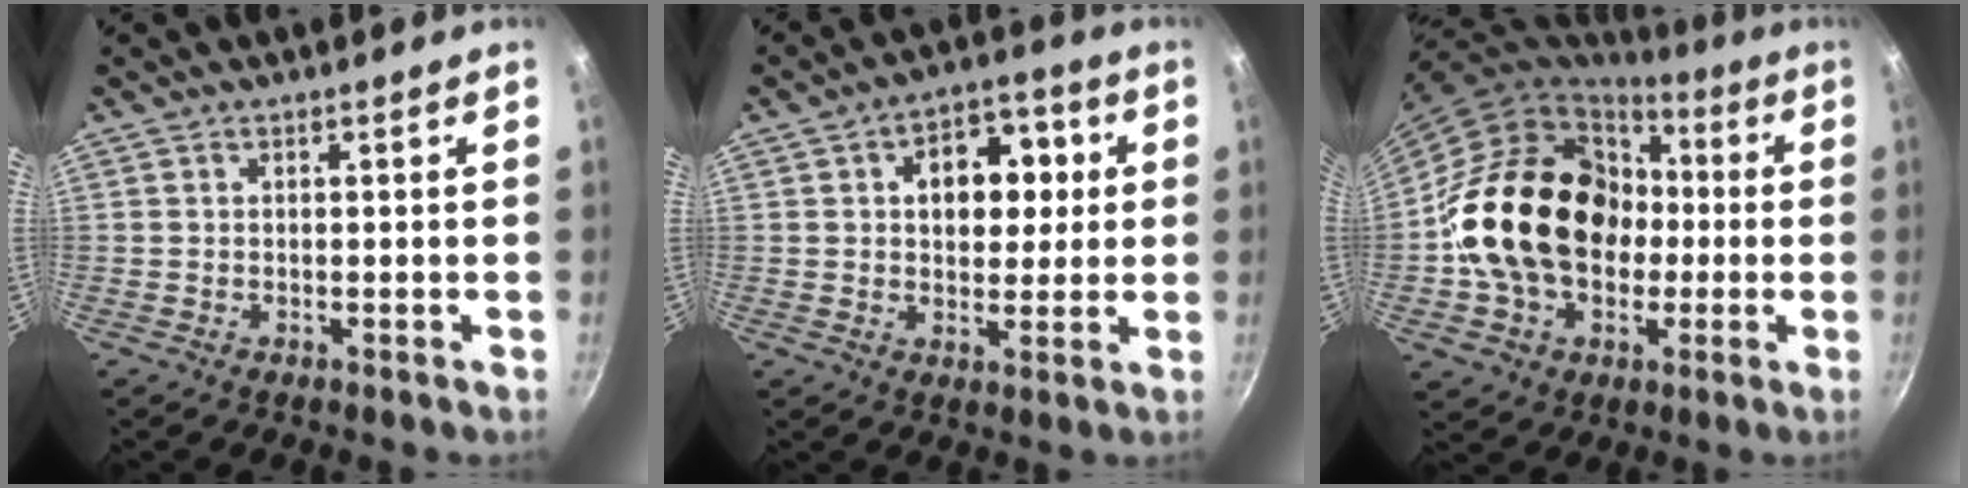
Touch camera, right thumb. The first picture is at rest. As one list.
[{"total": 11.6, "force": [2.3, 8.0, 8.1], "torque": [-0.071, 0.010, 0.024]}, {"total": 23.7, "force": [-0.2, 18.4, 14.9], "torque": [-0.234, 0.048, 0.005]}]